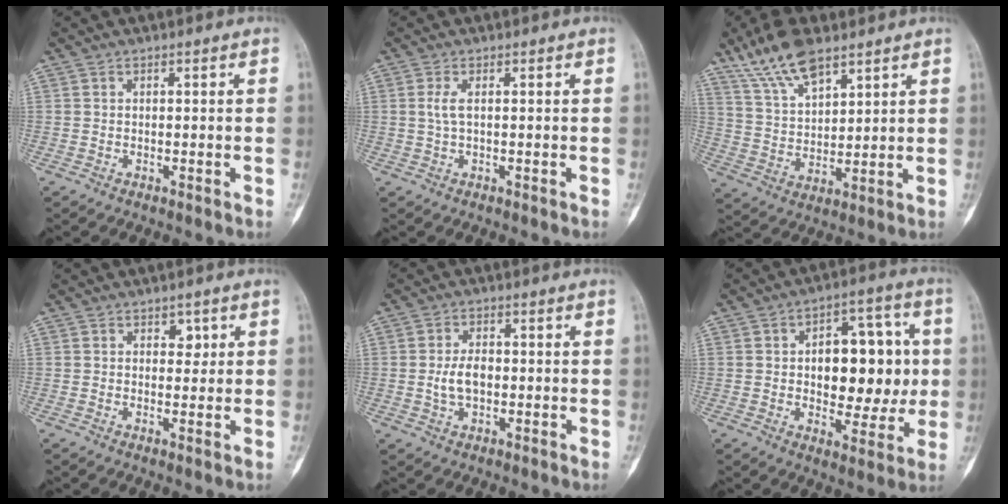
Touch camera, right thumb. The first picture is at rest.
{"total": 2.3, "force": [0.3, 0.9, 2.1], "torque": [-0.046, 0.002, 0.008]}
{"total": 12.6, "force": [8.8, 5.0, 7.5], "torque": [-0.126, -0.031, 0.174]}
{"total": 2.5, "force": [1.0, 1.9, 1.4], "torque": [0.007, -0.004, 0.014]}
{"total": 5.1, "force": [-0.5, 3.3, 3.9], "torque": [-0.064, 0.008, -0.008]}
{"total": 17.0, "force": [0.9, 10.1, 13.6], "torque": [-0.135, 0.025, 0.017]}